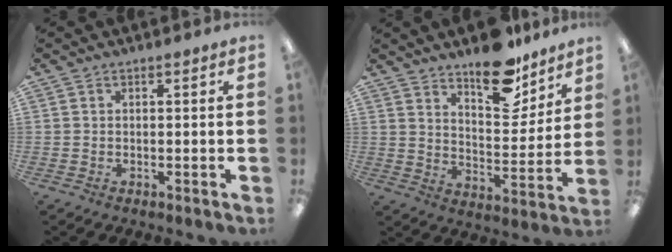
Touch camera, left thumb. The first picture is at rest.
{"total": 15.4, "force": [11.9, 6.4, 7.4], "torque": [-0.094, -0.079, 0.207]}